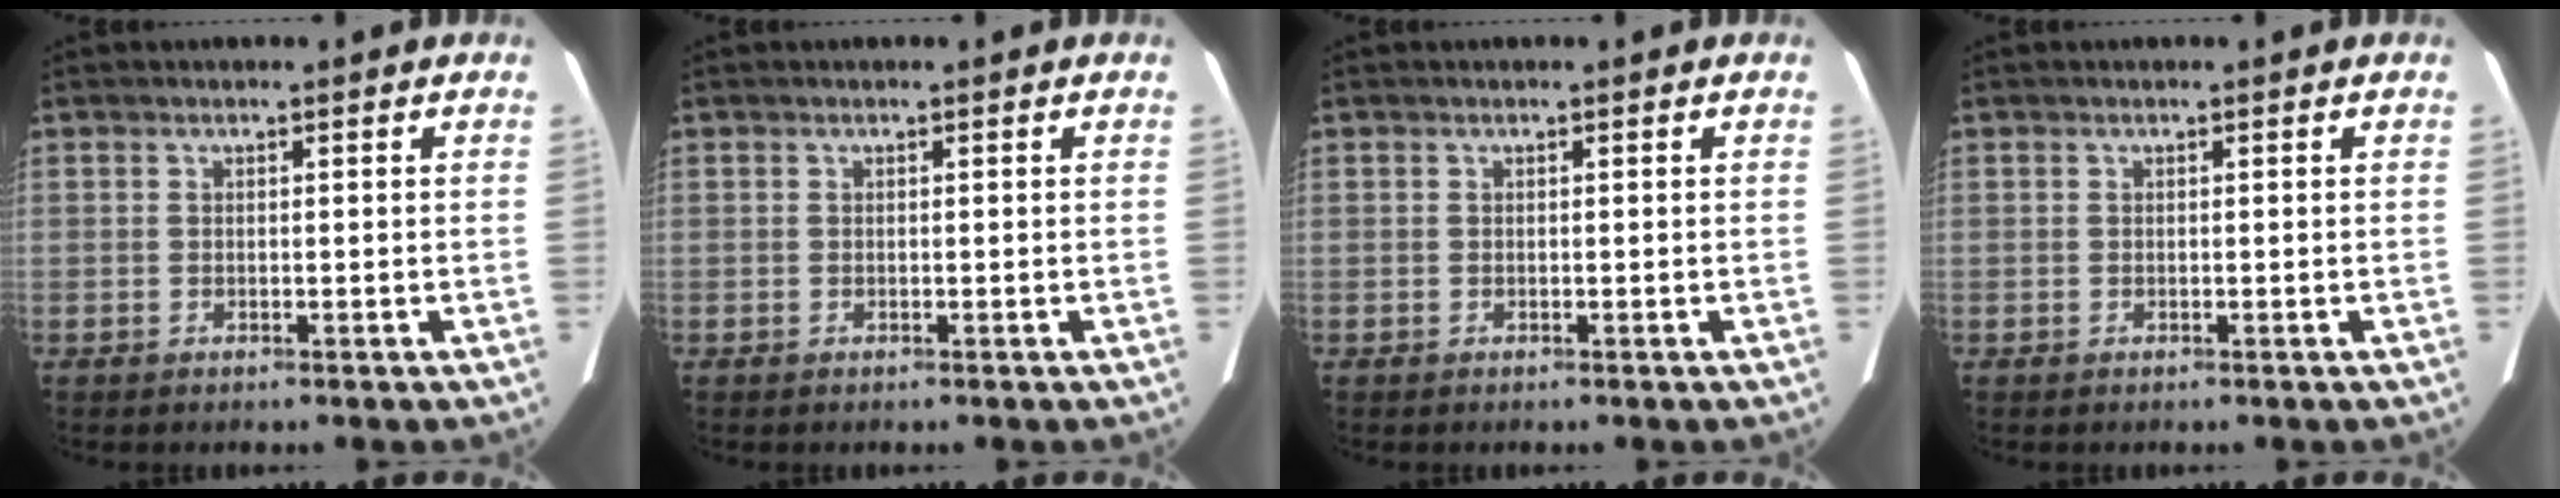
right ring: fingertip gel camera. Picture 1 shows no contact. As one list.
[{"total": 0.0}, {"total": 0.0}, {"total": 0.0}]